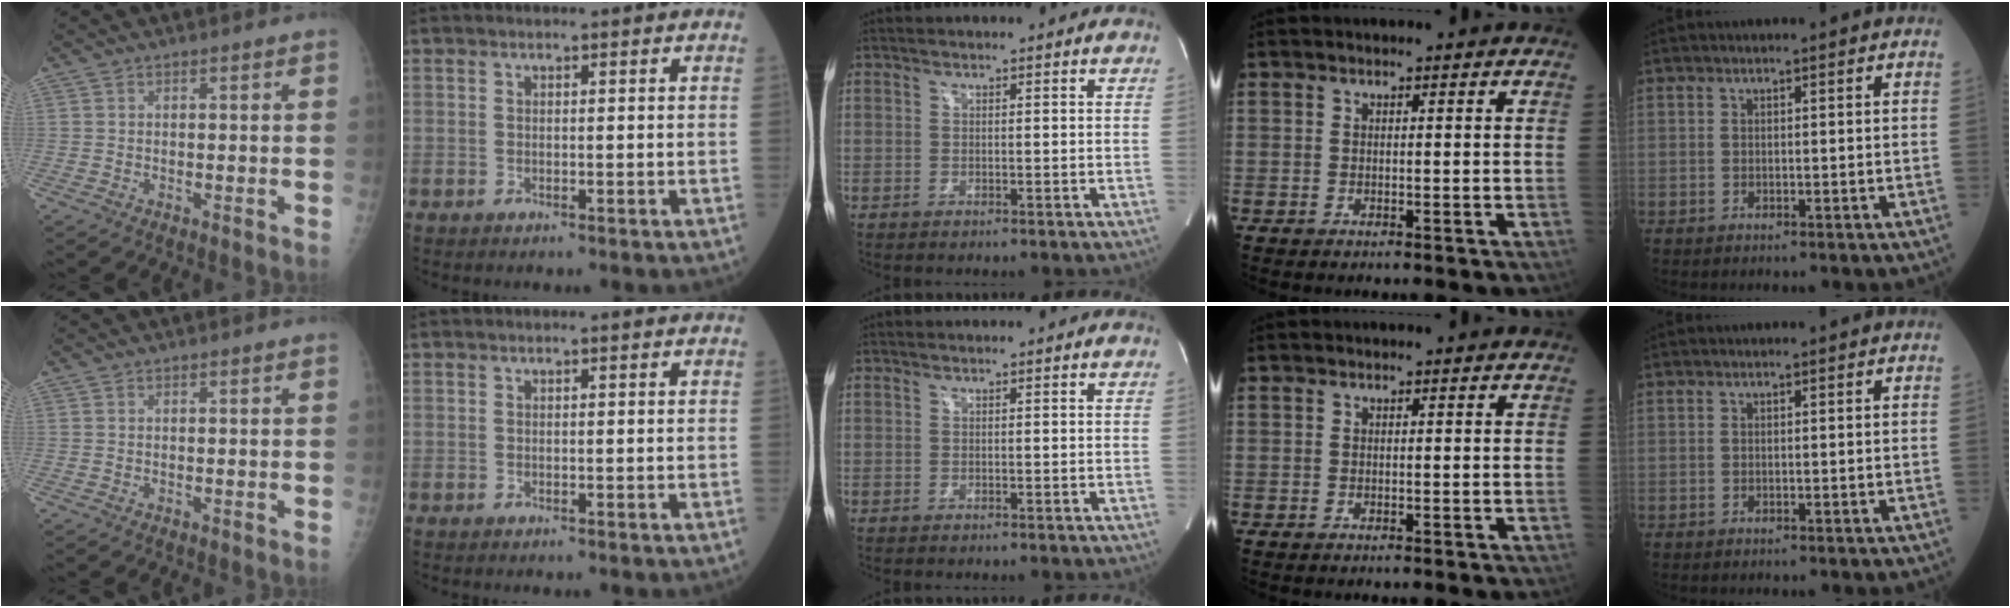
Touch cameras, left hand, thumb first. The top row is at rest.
{}